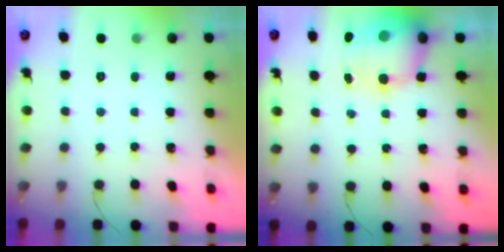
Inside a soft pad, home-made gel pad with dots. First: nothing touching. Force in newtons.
{"total": 12.3, "press": 11.9, "slide": 3.1}